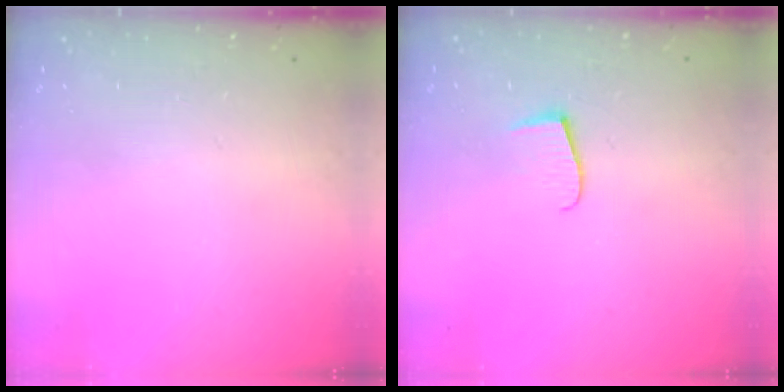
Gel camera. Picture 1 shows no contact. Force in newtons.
{"total": 5.9, "press": 5.9, "slide": 0.4}